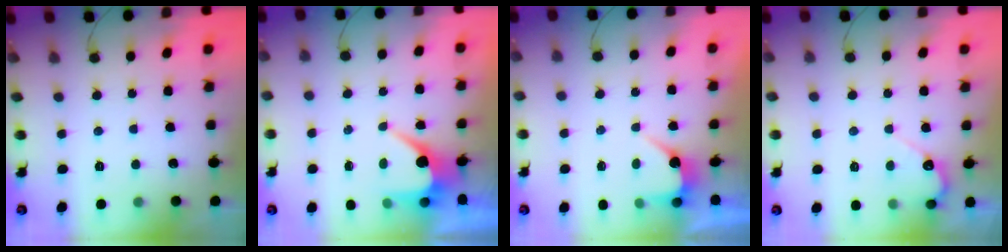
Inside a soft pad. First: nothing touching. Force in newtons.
{"total": 6.7, "press": 6.7, "slide": 0.2}
{"total": 4.7, "press": 4.7, "slide": 0.2}
{"total": 4.7, "press": 4.7, "slide": 0.4}